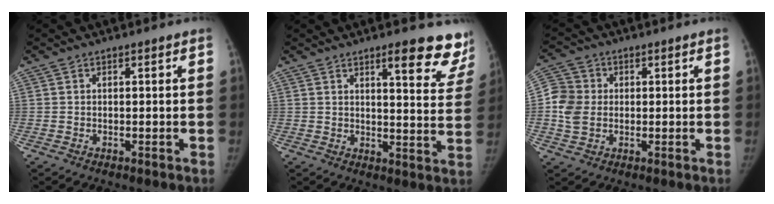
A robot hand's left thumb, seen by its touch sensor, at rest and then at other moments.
{"total": 13.1, "force": [10.1, 3.1, 7.7], "torque": [-0.050, -0.059, 0.110]}
{"total": 7.0, "force": [-0.1, 6.0, 3.6], "torque": [-0.067, 0.010, -0.008]}